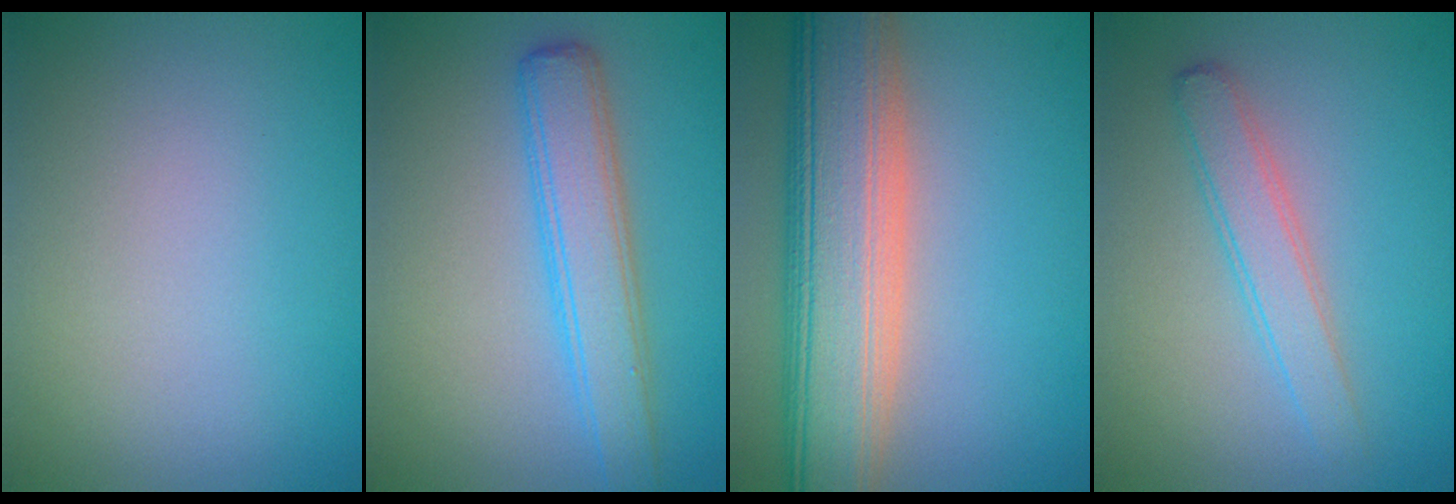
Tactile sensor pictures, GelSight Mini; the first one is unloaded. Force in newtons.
{"total": 4.2, "press": 4.2, "slide": 0.0}
{"total": 10.3, "press": 10.2, "slide": 1.2}
{"total": 2.5, "press": 2.5, "slide": 0.1}